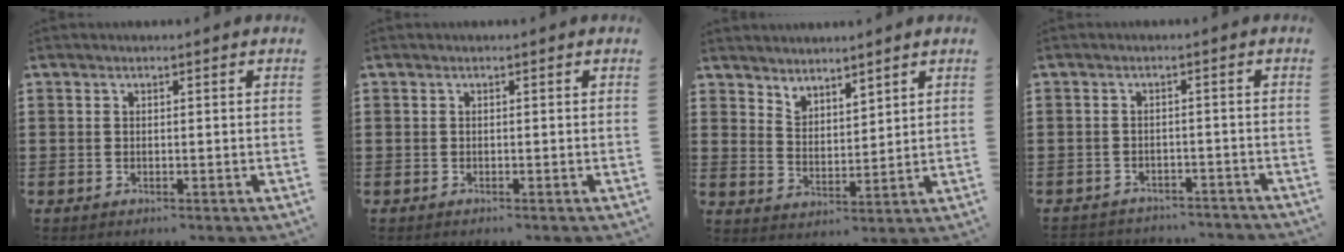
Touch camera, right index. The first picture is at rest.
{"total": 0.0}
{"total": 3.7, "force": [3.7, 0.3, -0.6], "torque": [0.001, -0.012, 0.073]}
{"total": 2.1, "force": [-2.1, 0.1, -0.2], "torque": [-0.005, -0.001, -0.045]}